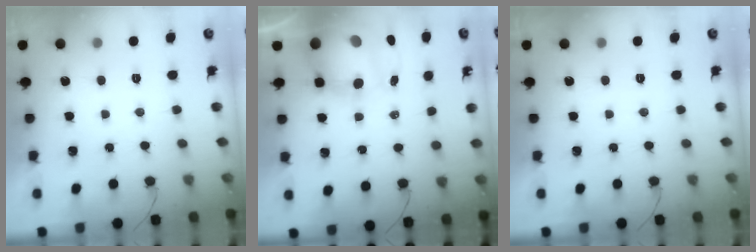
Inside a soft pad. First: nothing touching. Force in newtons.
{"total": 13.1, "press": 12.7, "slide": 3.1}
{"total": 0.0}